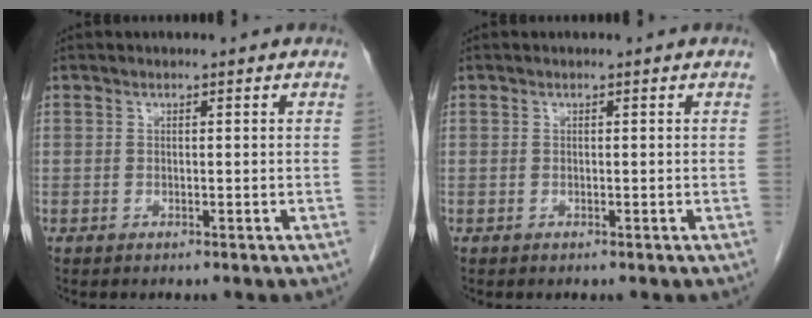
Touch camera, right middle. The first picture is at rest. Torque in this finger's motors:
{"motor_torque": [0.07, -0.02, -0.03, 0.01]}